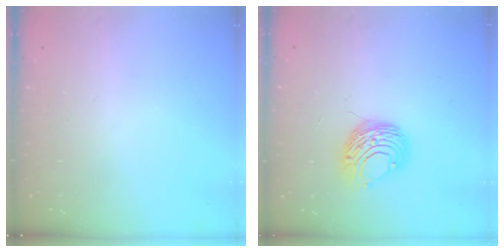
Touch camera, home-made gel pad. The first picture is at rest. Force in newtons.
{"total": 9.7, "press": 9.7, "slide": 0.6}